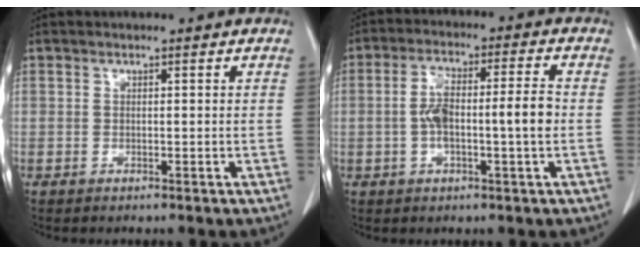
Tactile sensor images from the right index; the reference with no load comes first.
{"total": 8.9, "force": [-0.8, 1.4, 8.7], "torque": [-0.166, 0.021, -0.016]}